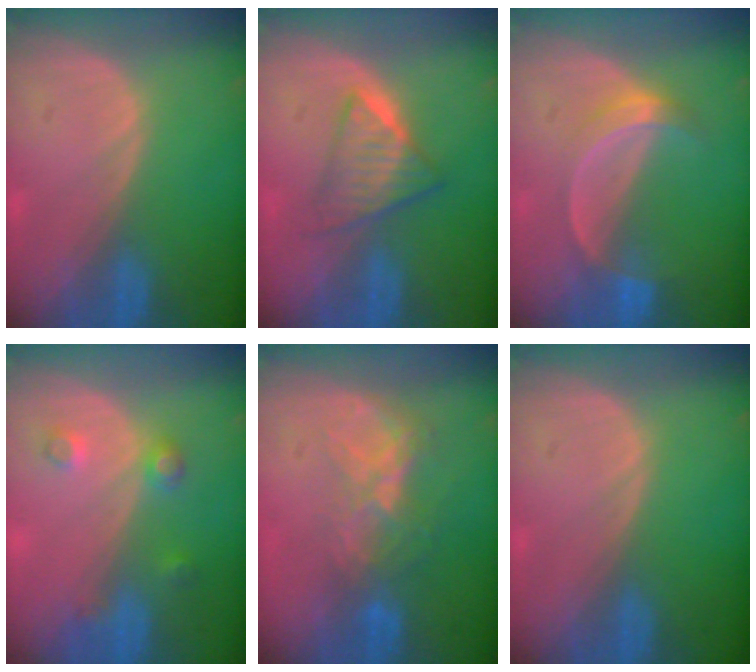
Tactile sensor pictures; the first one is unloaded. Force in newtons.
{"total": 6.3, "press": 5.5, "slide": 3.1}
{"total": 5.2, "press": 4.7, "slide": 2.2}
{"total": 3.5, "press": 3.4, "slide": 1.0}
{"total": 6.7, "press": 5.9, "slide": 3.2}
{"total": 0.0}